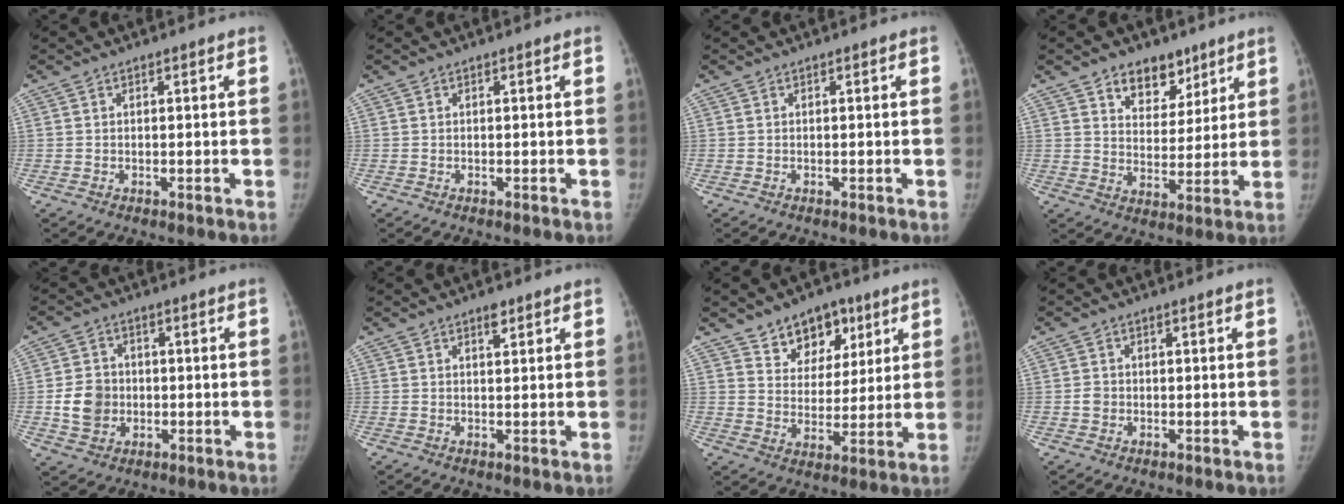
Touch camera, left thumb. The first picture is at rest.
{"total": 0.0}
{"total": 0.0}
{"total": 9.3, "force": [6.1, 5.9, 3.6], "torque": [-0.016, -0.036, 0.100]}
{"total": 7.2, "force": [-0.7, 6.2, 3.5], "torque": [-0.042, 0.006, -0.011]}
{"total": 2.1, "force": [1.4, 0.8, 1.3], "torque": [-0.013, -0.007, 0.021]}
{"total": 10.5, "force": [6.5, 7.2, 4.0], "torque": [-0.018, -0.032, 0.108]}
{"total": 1.6, "force": [-0.2, 1.5, 0.7], "torque": [-0.007, 0.003, -0.002]}